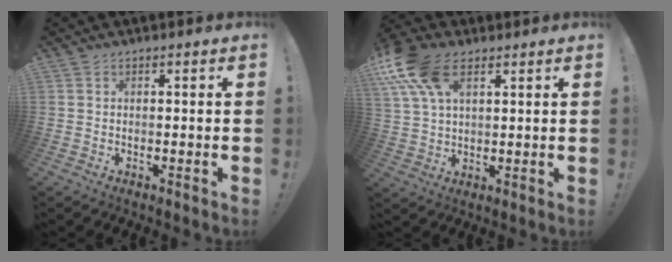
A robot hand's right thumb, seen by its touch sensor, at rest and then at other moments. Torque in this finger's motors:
{"motor_torque": [1.20, 1.23, 1.27, 0.48, 0.16]}